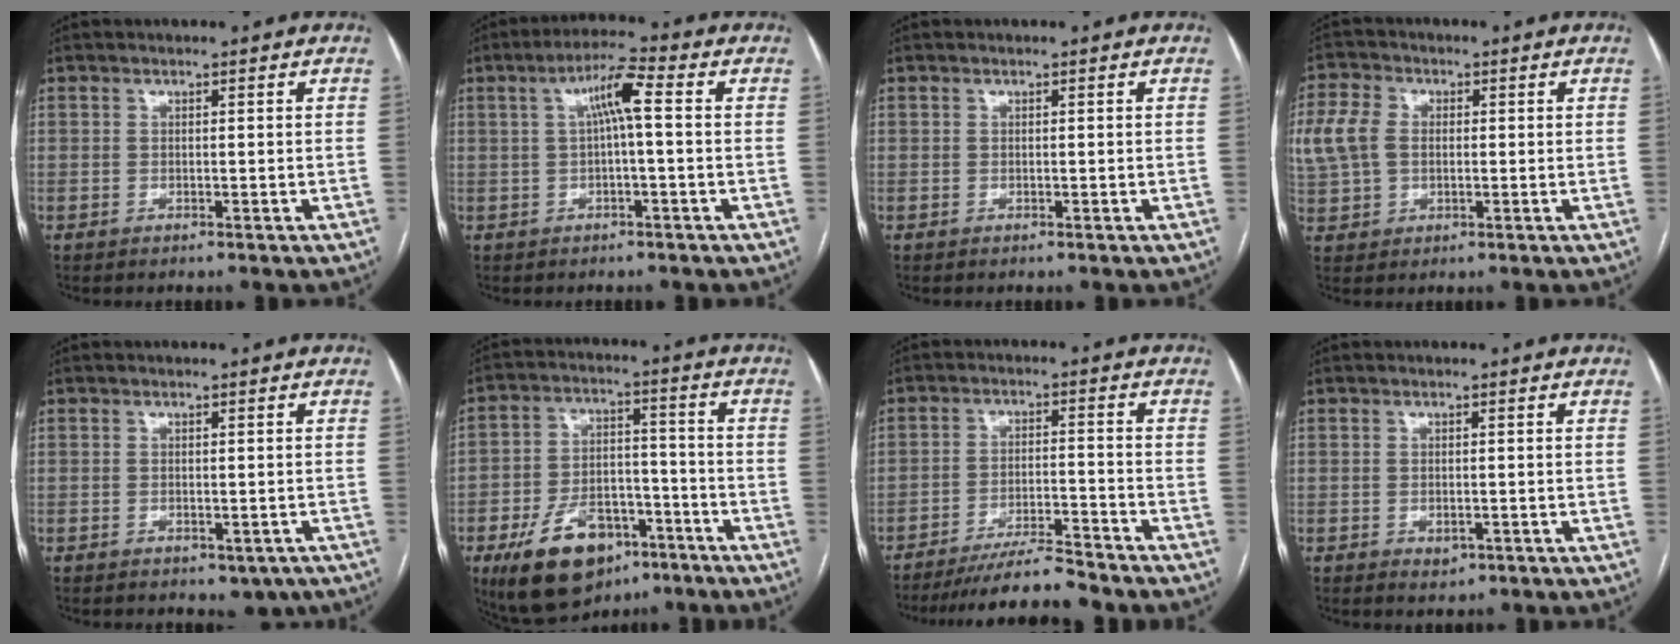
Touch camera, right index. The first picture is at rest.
{"total": 5.7, "force": [0.9, 0.5, 5.6], "torque": [-0.101, 0.021, 0.013]}
{"total": 0.0}
{"total": 7.8, "force": [0.9, 5.9, 5.1], "torque": [-0.137, 0.021, 0.018]}
{"total": 3.4, "force": [-2.0, 2.2, 1.7], "torque": [-0.004, 0.001, -0.019]}
{"total": 14.8, "force": [-8.5, 8.3, 8.8], "torque": [-0.148, 0.013, -0.135]}
{"total": 8.9, "force": [-8.3, 0.2, 3.1], "torque": [-0.041, -0.007, -0.142]}
{"total": 1.8, "force": [-0.8, 1.2, 1.0], "torque": [-0.010, 0.001, -0.004]}